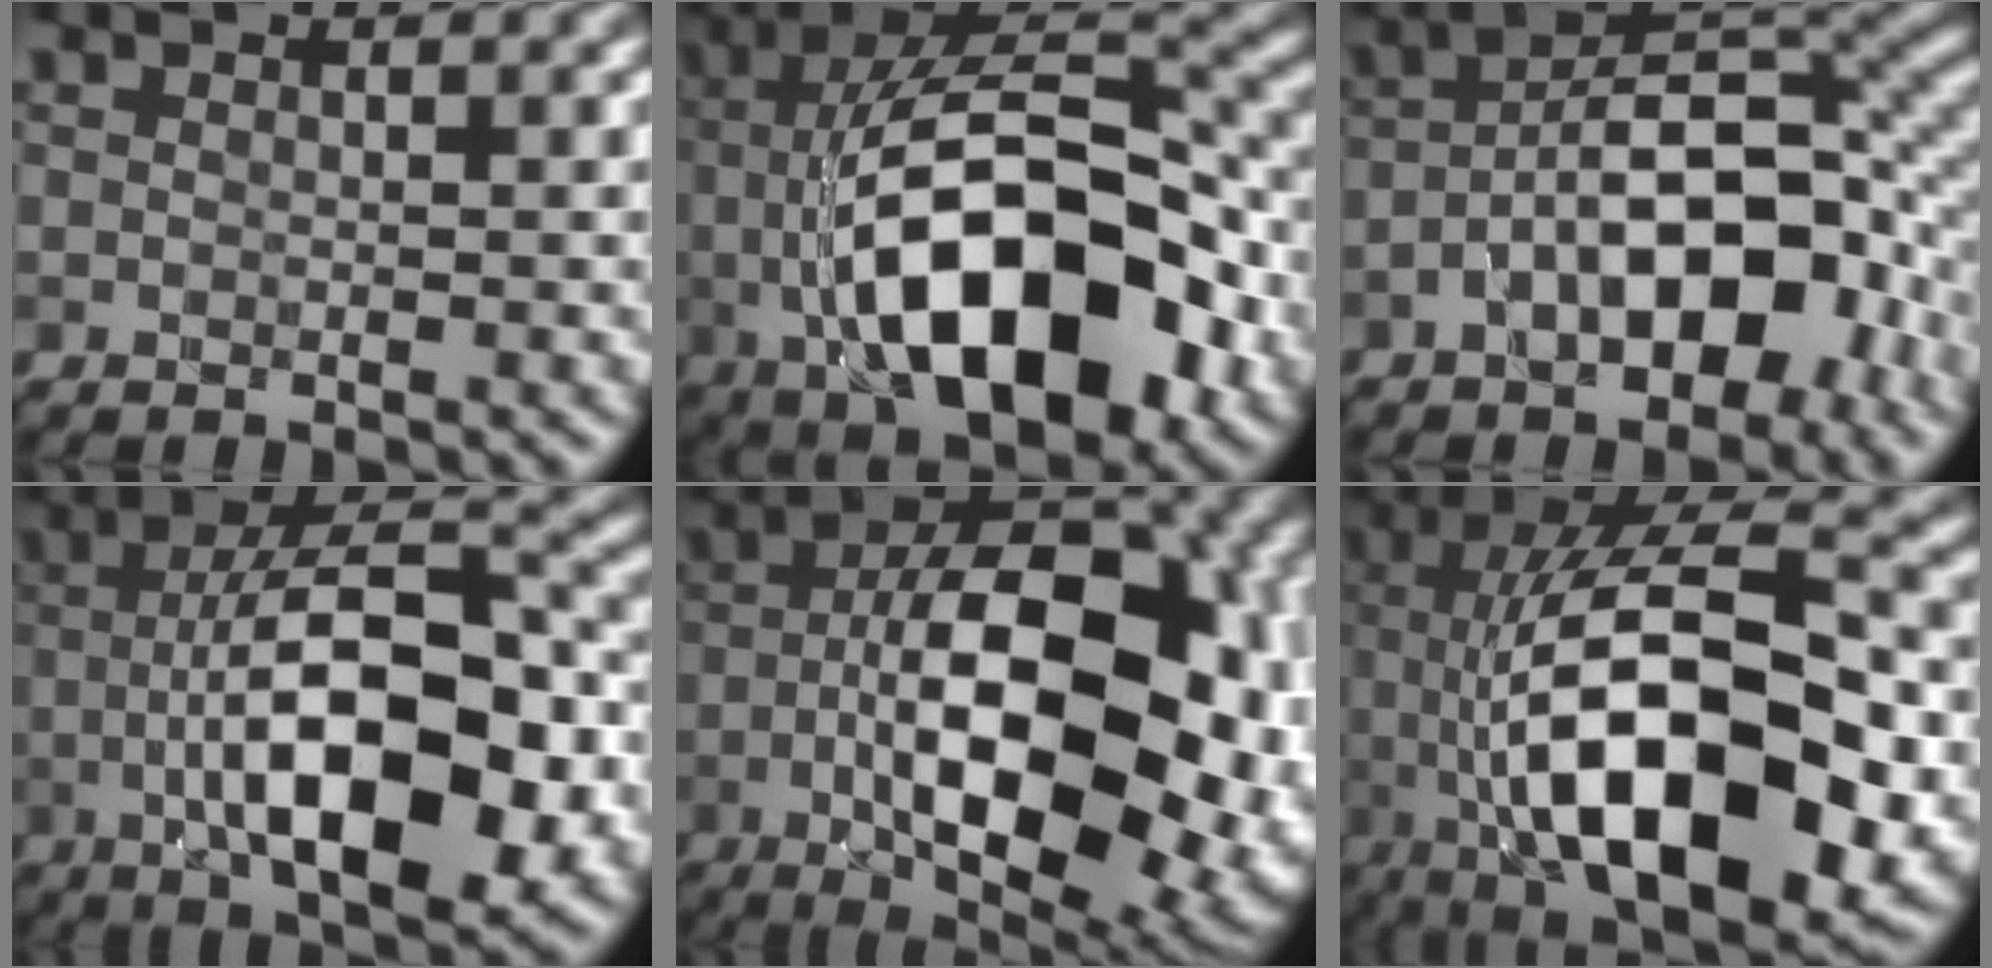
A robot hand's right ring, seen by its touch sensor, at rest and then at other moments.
{"total": 14.2, "force": [-3.3, 6.7, 12.1], "torque": [-0.200, 0.002, -0.059]}
{"total": 10.2, "force": [-3.9, 4.6, 8.2], "torque": [-0.126, 0.015, -0.072]}
{"total": 12.9, "force": [-3.7, 4.5, 11.5], "torque": [-0.184, 0.012, -0.065]}
{"total": 15.3, "force": [-4.1, 7.3, 12.9], "torque": [-0.172, 0.013, -0.071]}
{"total": 16.8, "force": [-3.7, 6.8, 15.0], "torque": [-0.243, 0.016, -0.055]}